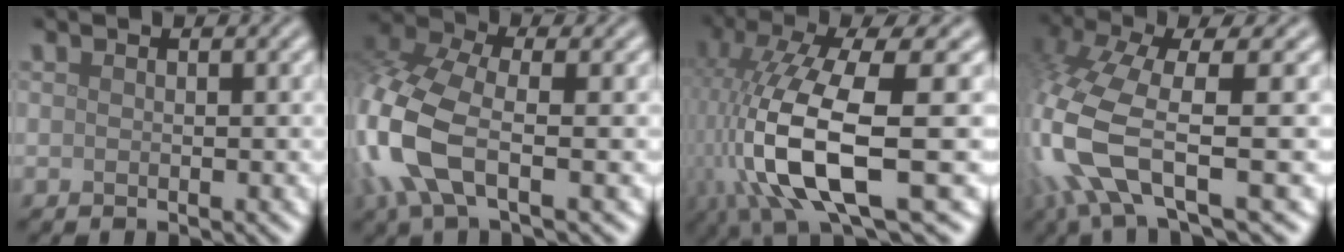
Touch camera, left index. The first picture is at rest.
{"total": 9.0, "force": [-2.5, 4.6, 7.3], "torque": [-0.185, -0.004, -0.065]}
{"total": 12.6, "force": [-2.4, 4.3, 11.6], "torque": [-0.253, -0.017, -0.040]}
{"total": 9.8, "force": [-2.2, 3.6, 8.9], "torque": [-0.215, -0.014, -0.043]}